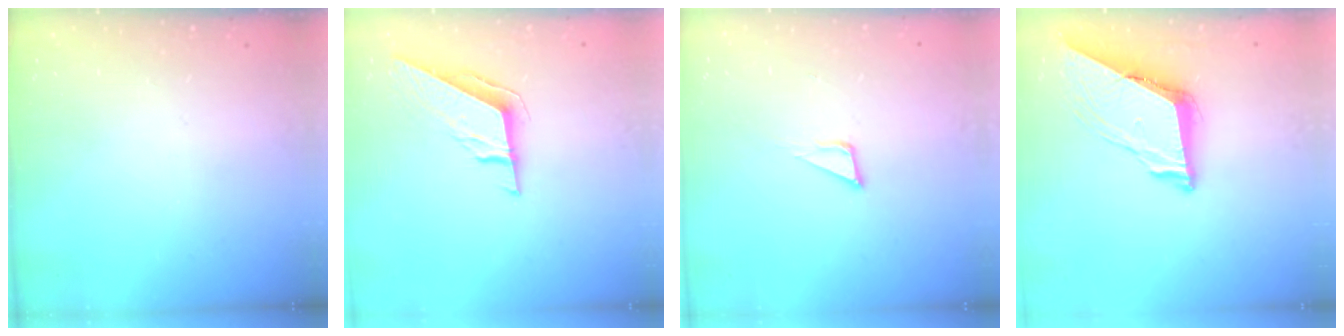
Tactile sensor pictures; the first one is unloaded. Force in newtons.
{"total": 8.6, "press": 8.6, "slide": 0.2}
{"total": 5.8, "press": 5.8, "slide": 0.2}
{"total": 8.4, "press": 8.4, "slide": 0.6}